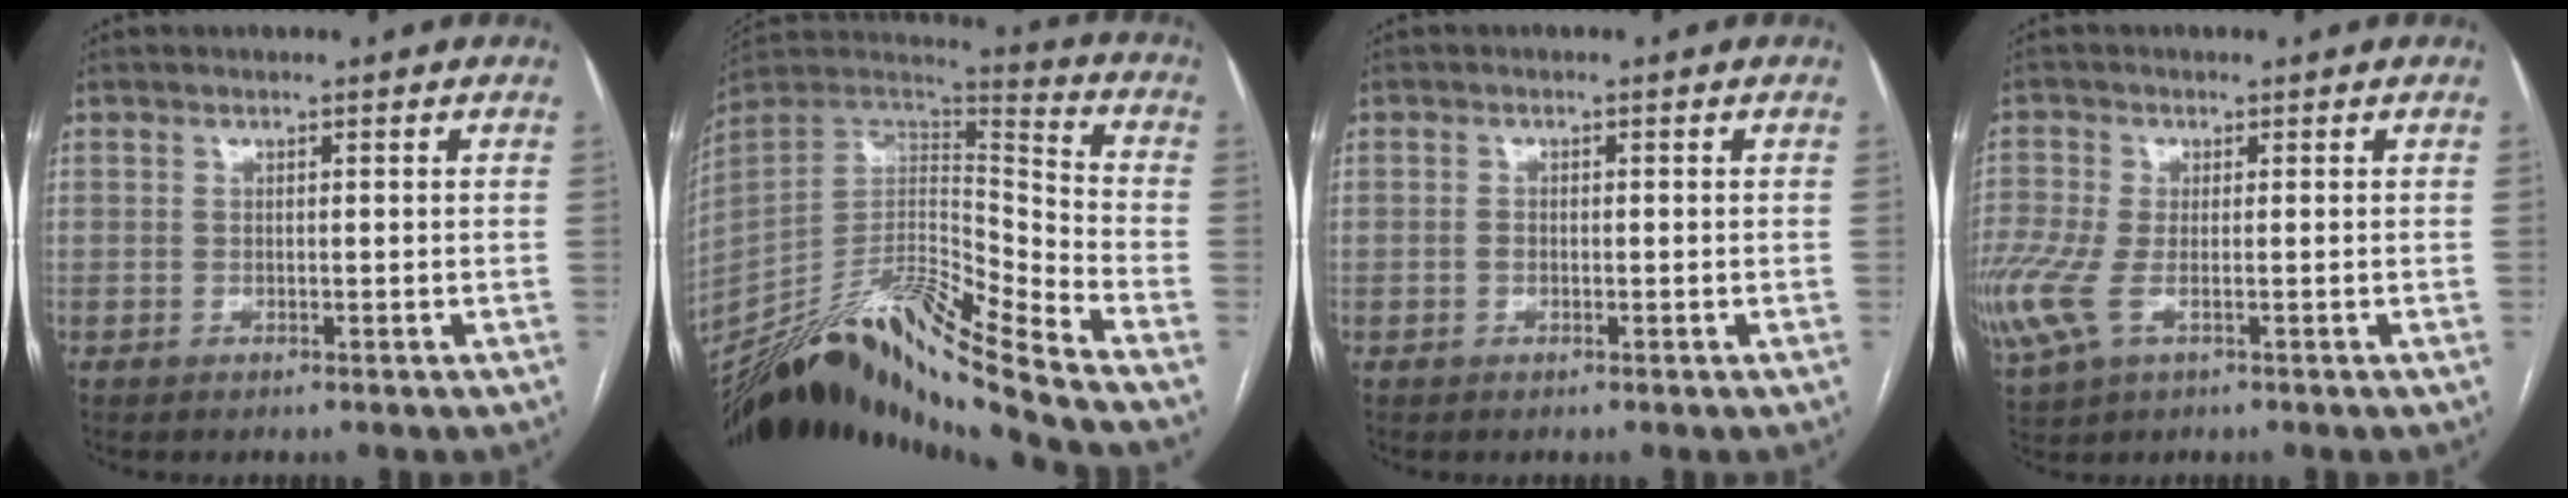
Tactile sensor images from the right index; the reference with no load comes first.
{"total": 25.2, "force": [-21.7, -1.3, 12.7], "torque": [-0.244, -0.014, -0.377]}
{"total": 0.9, "force": [-0.3, 0.6, 0.6], "torque": [-0.014, 0.001, -0.006]}
{"total": 10.3, "force": [-3.1, 5.3, 8.3], "torque": [-0.235, -0.021, -0.054]}